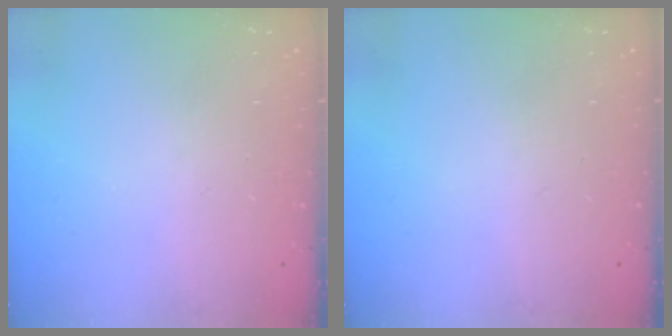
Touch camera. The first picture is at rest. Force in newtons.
{"total": 0.0}